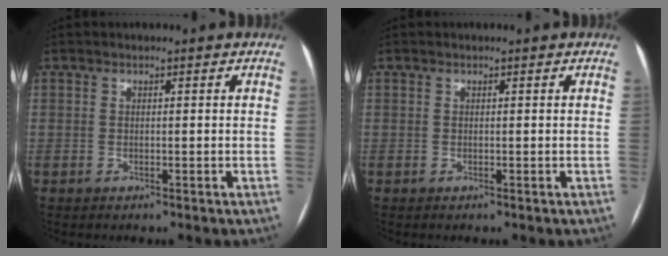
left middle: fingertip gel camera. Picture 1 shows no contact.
{"total": 0.0}